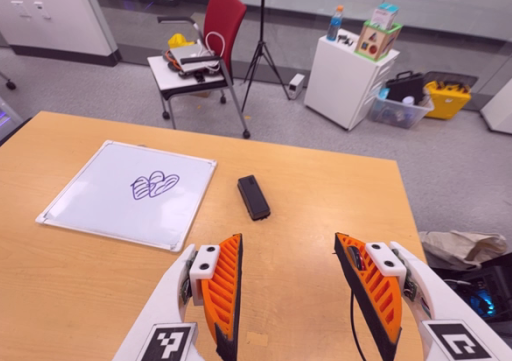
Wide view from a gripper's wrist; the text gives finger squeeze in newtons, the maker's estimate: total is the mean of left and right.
{"total": 0.0}